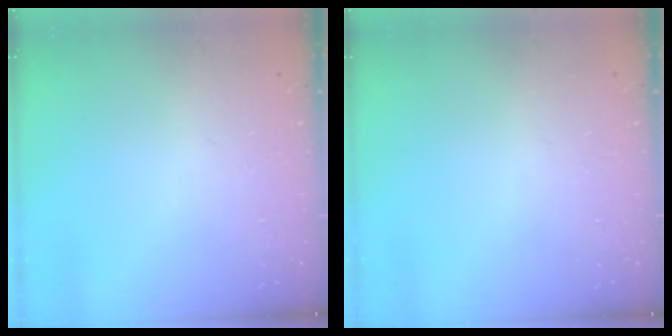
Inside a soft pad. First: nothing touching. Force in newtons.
{"total": 0.0}